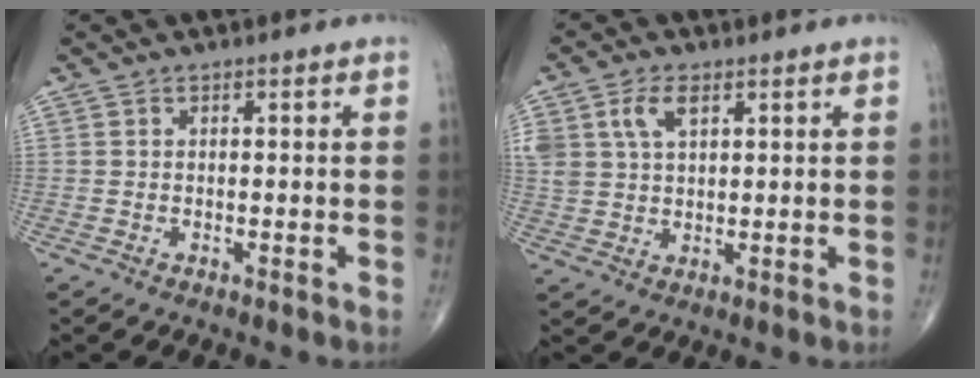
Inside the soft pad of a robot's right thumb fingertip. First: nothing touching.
{"total": 6.9, "force": [3.0, 3.9, 4.8], "torque": [-0.098, -0.002, 0.061]}